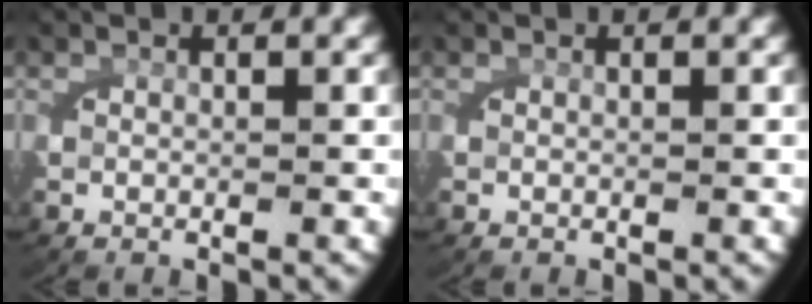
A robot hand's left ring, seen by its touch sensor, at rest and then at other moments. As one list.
[{"total": 0.0}]